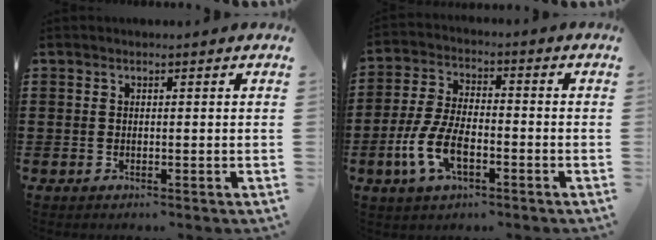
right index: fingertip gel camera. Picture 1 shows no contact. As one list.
[{"total": 7.9, "force": [-3.1, 3.6, 6.3], "torque": [-0.155, -0.007, -0.064]}]